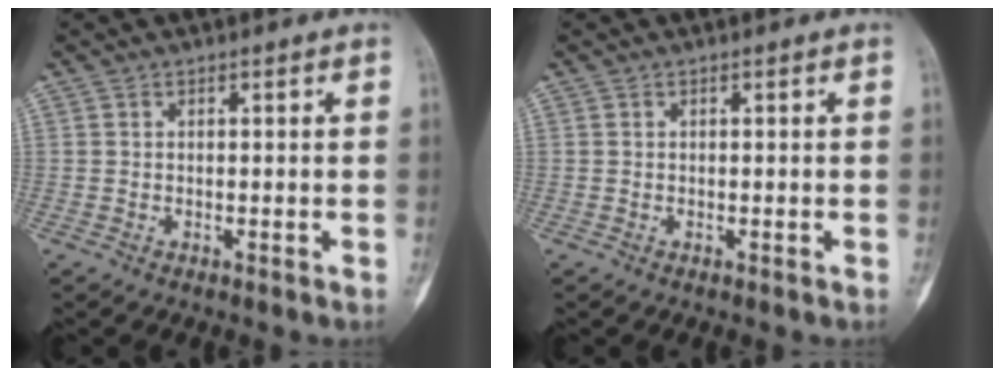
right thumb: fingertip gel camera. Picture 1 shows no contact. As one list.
[{"total": 0.0}]